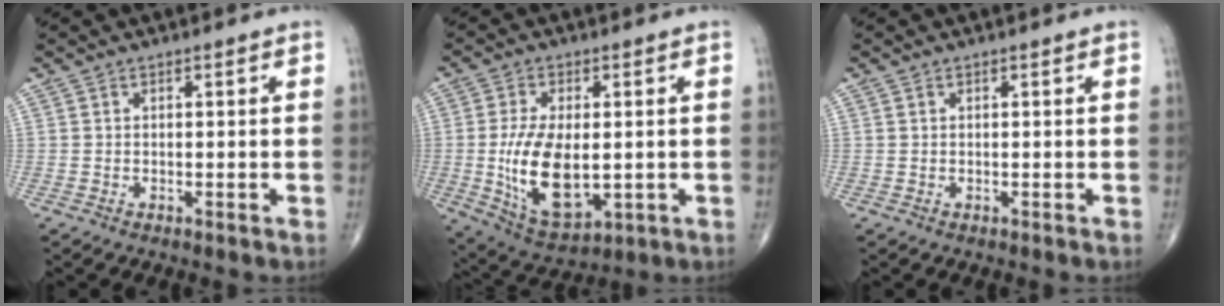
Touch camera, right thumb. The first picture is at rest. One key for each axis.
{"total": 14.2, "fx": -1.0, "fy": 7.4, "fz": 12.1, "tx": -0.216, "ty": -0.016, "tz": -0.002}
{"total": 0.0}